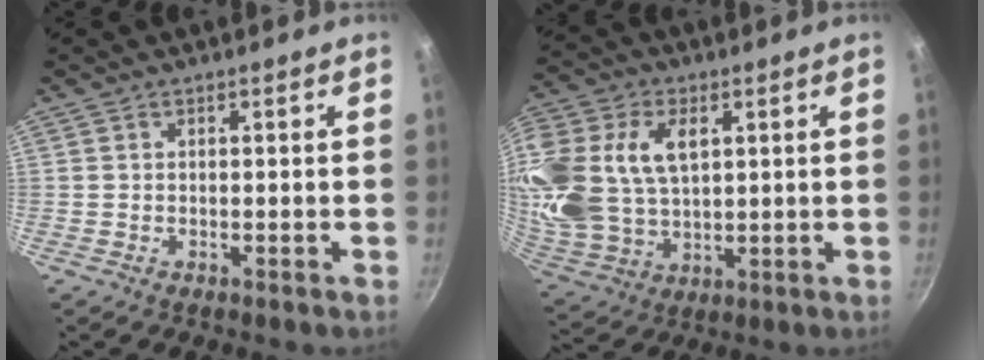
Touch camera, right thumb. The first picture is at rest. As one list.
[{"total": 24.0, "force": [6.8, 16.2, 16.3], "torque": [-0.377, 0.012, 0.134]}]